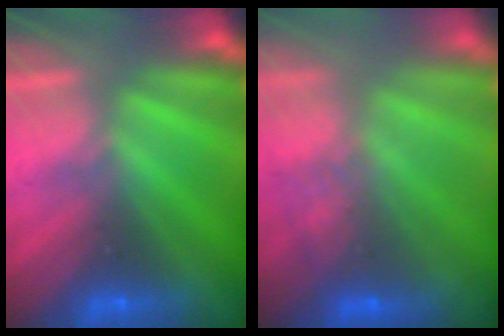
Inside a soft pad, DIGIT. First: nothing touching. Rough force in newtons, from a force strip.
{"total": 7.4}